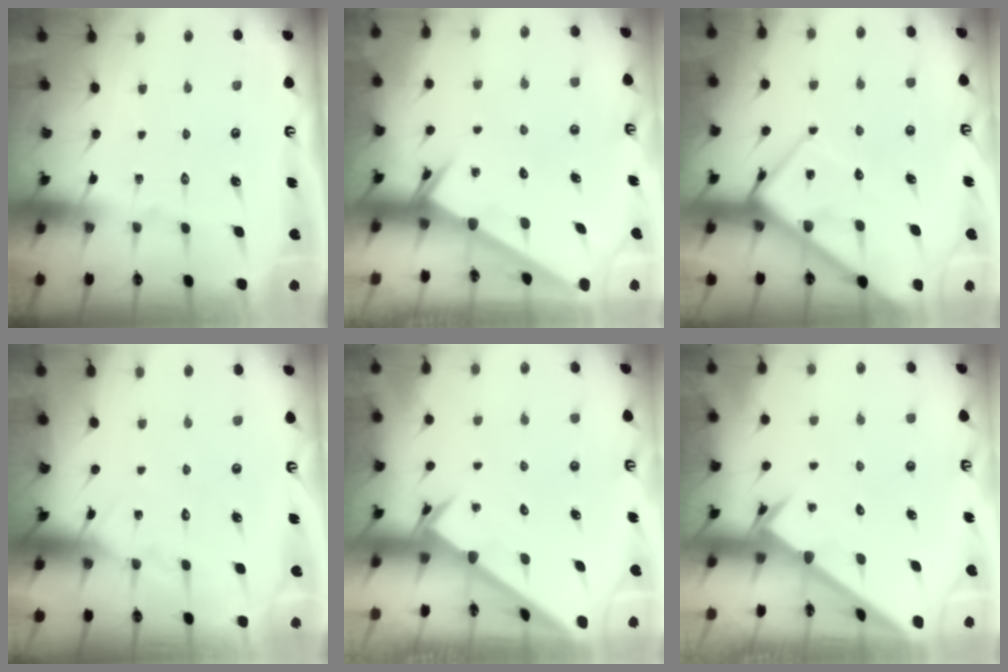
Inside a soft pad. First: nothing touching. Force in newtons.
{"total": 2.4, "press": 2.4, "slide": 0.1}
{"total": 10.1, "press": 10.1, "slide": 0.8}
{"total": 7.0, "press": 7.0, "slide": 0.7}
{"total": 2.4, "press": 2.4, "slide": 0.2}
{"total": 2.6, "press": 2.6, "slide": 0.2}